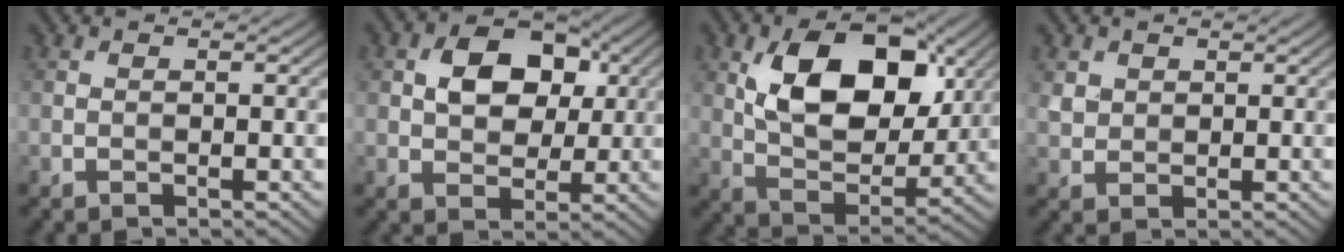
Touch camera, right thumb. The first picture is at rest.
{"total": 8.1, "force": [2.0, 5.7, 5.4], "torque": [-0.098, 0.008, 0.026]}
{"total": 12.8, "force": [4.1, 7.7, 9.3], "torque": [-0.159, -0.007, 0.068]}
{"total": 2.3, "force": [1.1, 1.9, 0.6], "torque": [-0.022, -0.002, 0.023]}